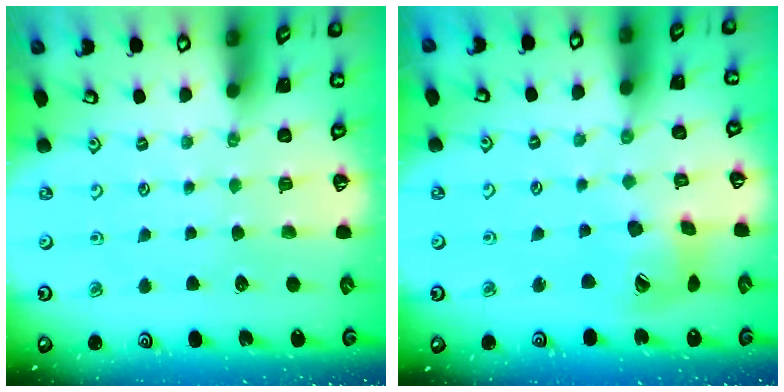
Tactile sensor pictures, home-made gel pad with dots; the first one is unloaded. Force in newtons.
{"total": 14.6, "press": 14.4, "slide": 2.0}